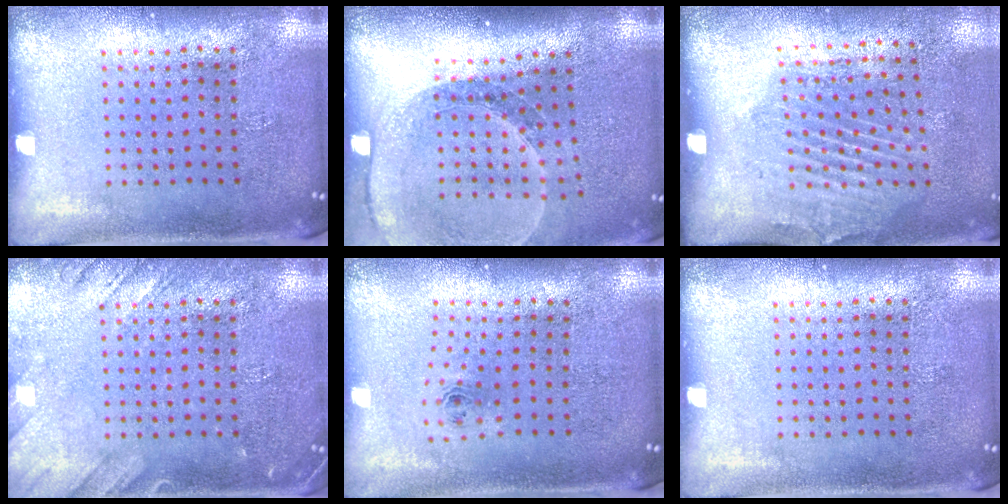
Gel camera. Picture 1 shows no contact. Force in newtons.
{"total": 1.7, "press": 1.7, "slide": 0.2}
{"total": 2.0, "press": 1.1, "slide": 1.7}
{"total": 2.3, "press": 2.3, "slide": 0.3}
{"total": 0.8, "press": 0.3, "slide": 0.7}
{"total": 0.0}